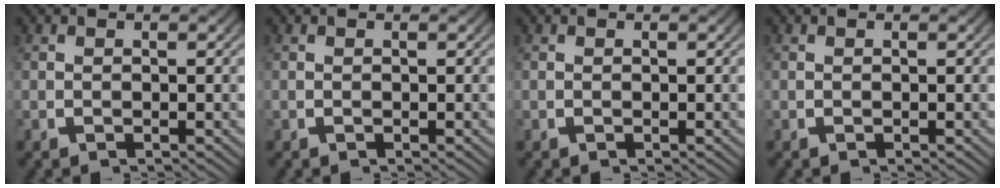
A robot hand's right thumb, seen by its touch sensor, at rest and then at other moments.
{"total": 0.0}
{"total": 0.0}
{"total": 0.0}